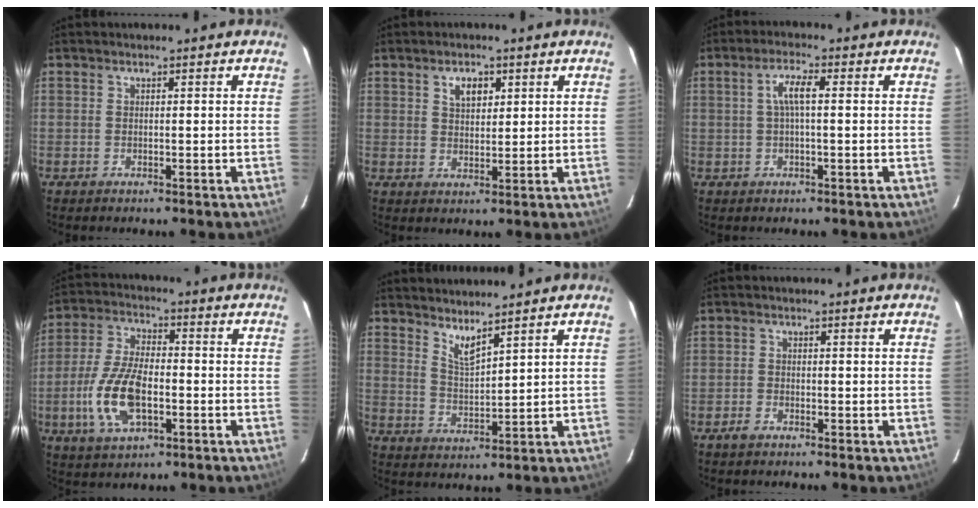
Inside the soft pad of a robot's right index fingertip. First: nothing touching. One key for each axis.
{"total": 3.9, "fx": 1.9, "fy": 2.4, "fz": 2.5, "tx": -0.039, "ty": 0.007, "tz": 0.034}
{"total": 3.9, "fx": 0.4, "fy": 0.7, "fz": 3.8, "tx": -0.075, "ty": 0.009, "tz": 0.008}
{"total": 12.8, "fx": -3.5, "fy": 6.0, "fz": 10.8, "tx": -0.231, "ty": 0.001, "tz": -0.063}
{"total": 4.5, "fx": 3.8, "fy": 0.3, "fz": 2.4, "tx": -0.044, "ty": -0.009, "tz": 0.070}
{"total": 1.8, "fx": -1.4, "fy": 0.8, "fz": 0.7, "tx": -0.018, "ty": 0.001, "tz": -0.028}